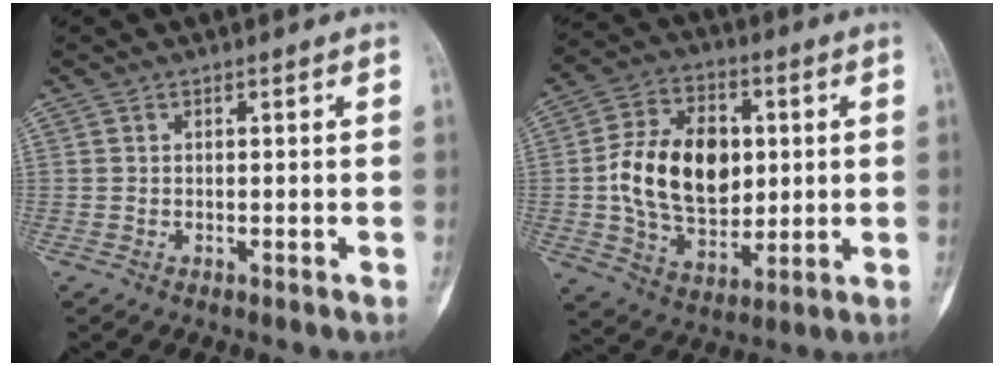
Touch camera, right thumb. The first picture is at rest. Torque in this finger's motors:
{"motor_torque": [1.52, 1.71, 1.06, -0.82, 0.38]}